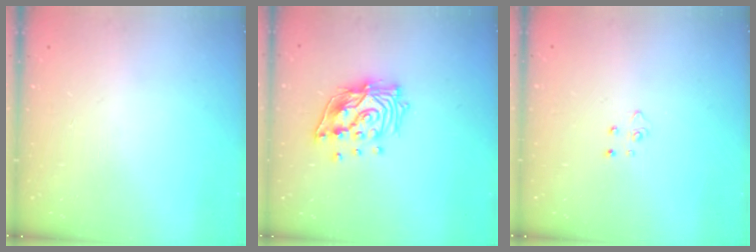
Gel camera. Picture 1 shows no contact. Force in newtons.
{"total": 16.0, "press": 15.9, "slide": 2.0}
{"total": 3.2, "press": 3.2, "slide": 0.4}